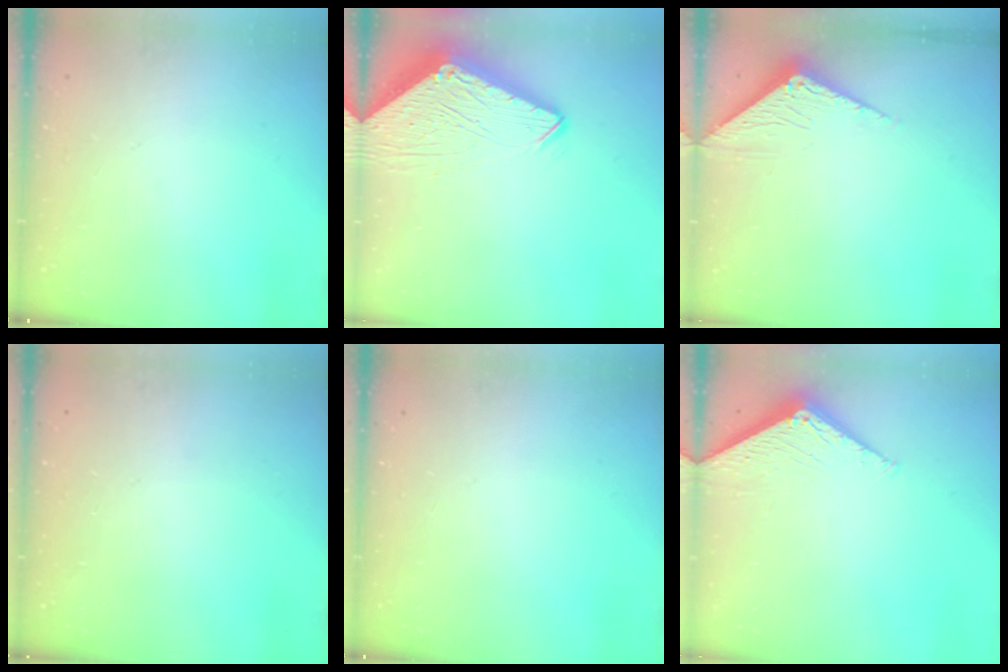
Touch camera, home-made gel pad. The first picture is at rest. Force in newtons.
{"total": 8.0, "press": 8.0, "slide": 0.7}
{"total": 3.4, "press": 3.4, "slide": 0.2}
{"total": 0.0}
{"total": 0.0}
{"total": 4.0, "press": 4.0, "slide": 0.5}